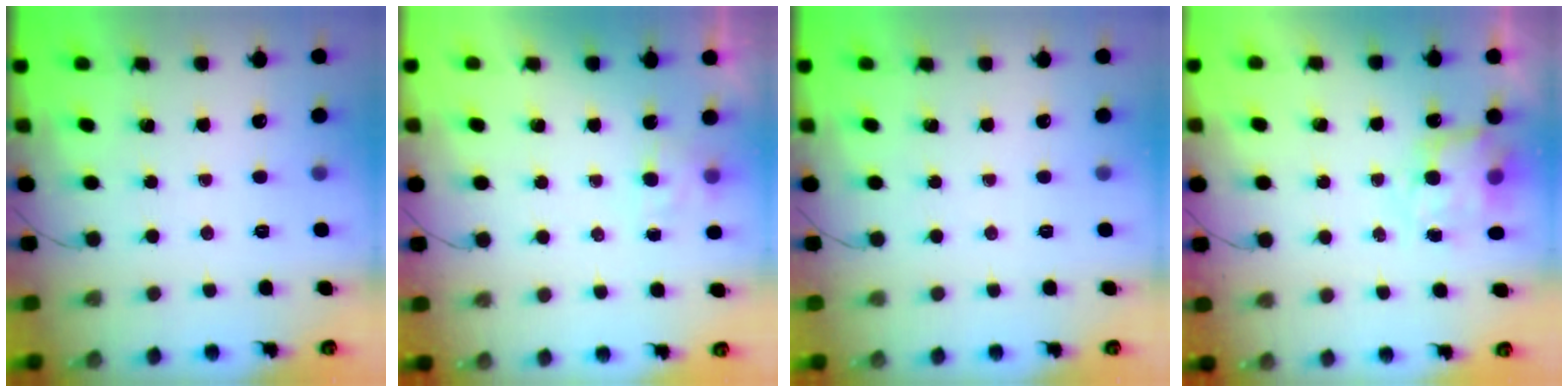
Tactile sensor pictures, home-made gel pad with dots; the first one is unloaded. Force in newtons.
{"total": 5.0, "press": 4.7, "slide": 1.5}
{"total": 0.0}
{"total": 6.3, "press": 6.2, "slide": 0.6}